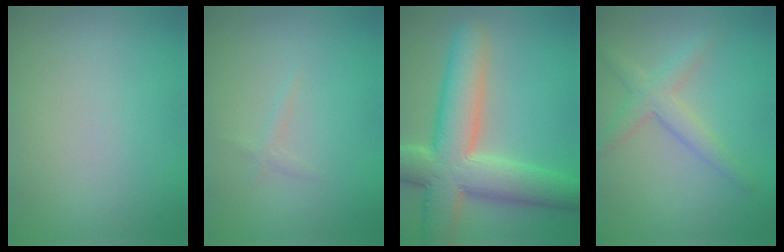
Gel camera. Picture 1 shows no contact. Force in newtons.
{"total": 0.7, "press": 0.7, "slide": 0.0}
{"total": 11.0, "press": 11.0, "slide": 0.8}
{"total": 3.0, "press": 3.0, "slide": 0.1}